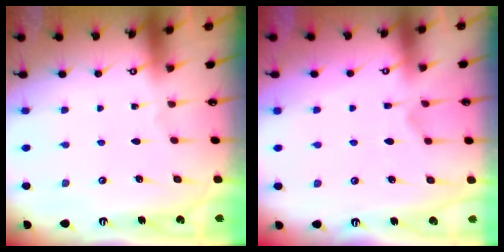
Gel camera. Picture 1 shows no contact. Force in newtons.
{"total": 1.7, "press": 1.0, "slide": 1.4}